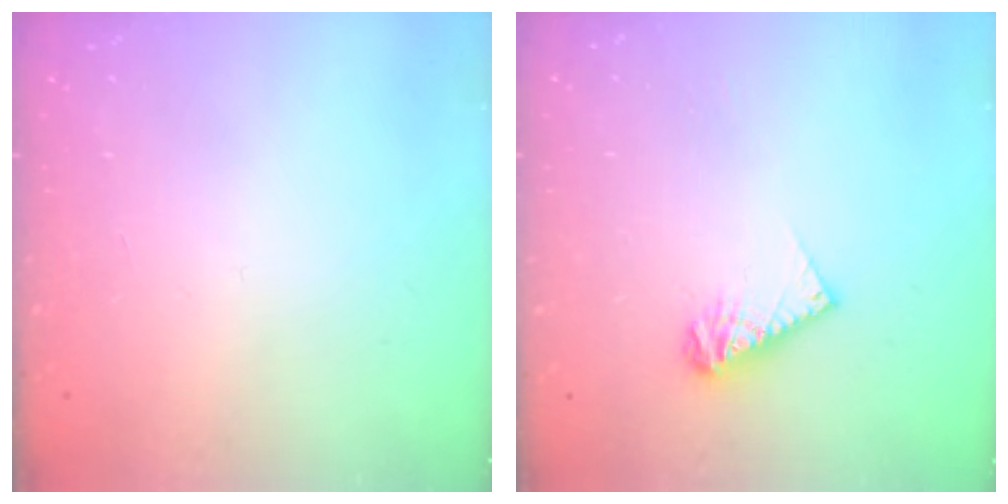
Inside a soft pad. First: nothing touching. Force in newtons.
{"total": 9.0, "press": 8.9, "slide": 0.9}